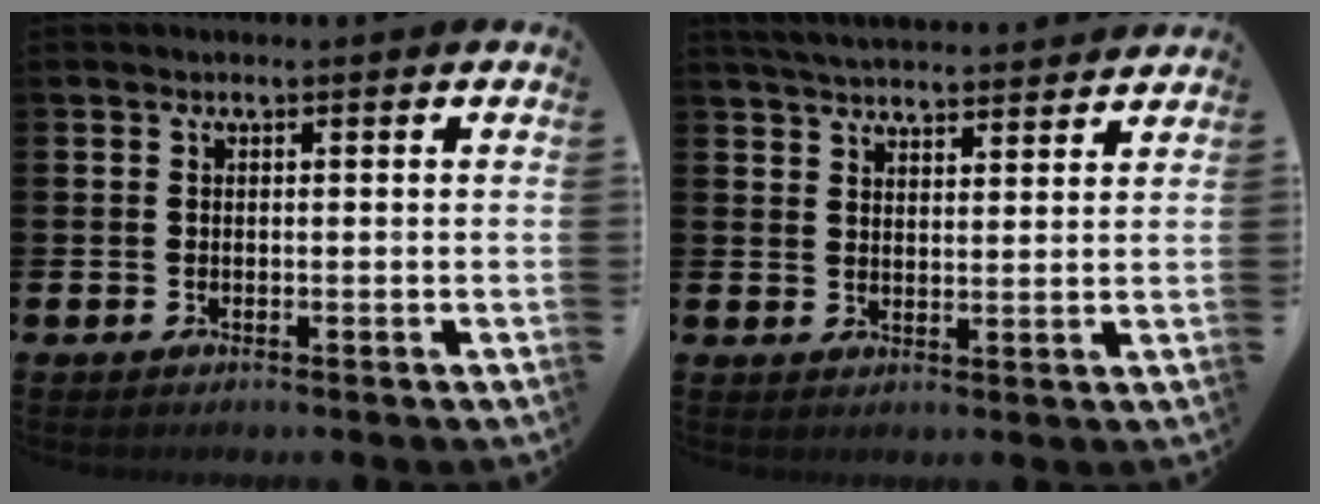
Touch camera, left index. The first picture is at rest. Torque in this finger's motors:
{"motor_torque": [1.02, -1.12, 0.36, 0.14]}